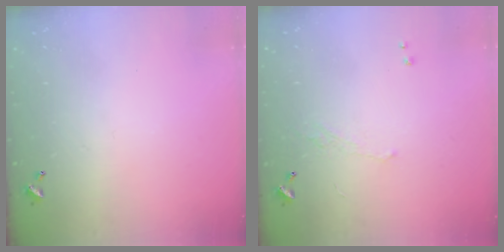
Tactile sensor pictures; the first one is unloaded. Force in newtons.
{"total": 0.7, "press": 0.0, "slide": 0.7}